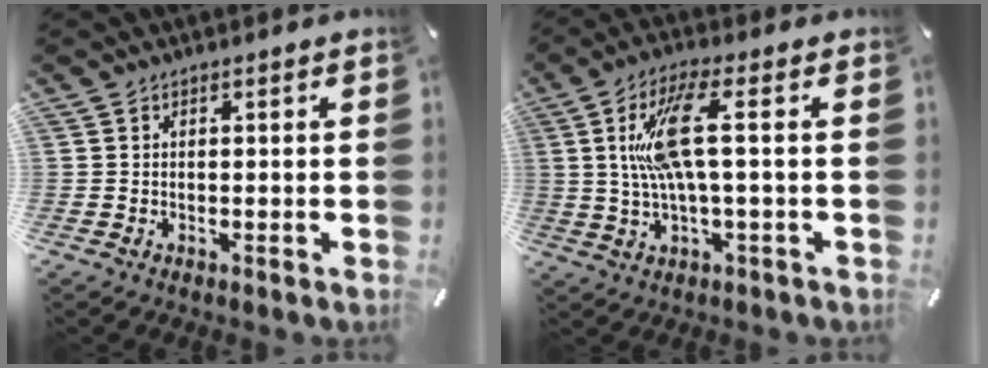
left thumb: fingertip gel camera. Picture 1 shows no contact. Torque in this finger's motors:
{"motor_torque": [0.89, 1.48, 0.12, 0.16, 0.13]}